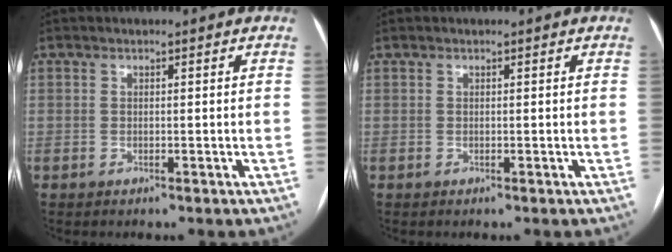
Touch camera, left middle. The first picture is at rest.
{"total": 0.0}